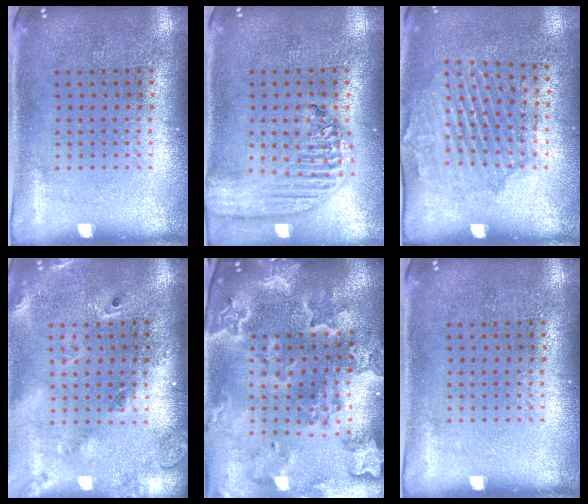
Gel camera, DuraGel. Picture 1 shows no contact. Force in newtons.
{"total": 2.3, "press": 2.0, "slide": 1.2}
{"total": 1.5, "press": 1.5, "slide": 0.4}
{"total": 2.4, "press": 1.7, "slide": 1.6}
{"total": 3.5, "press": 3.1, "slide": 1.6}
{"total": 0.0}